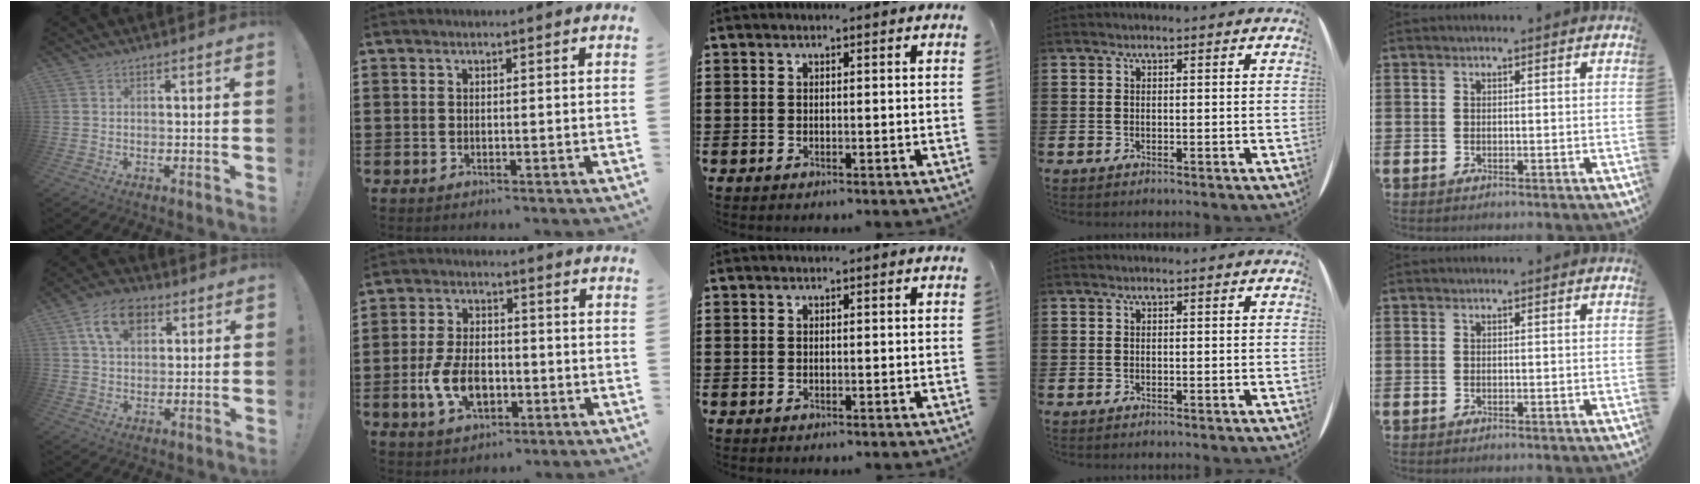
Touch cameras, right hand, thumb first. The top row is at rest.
{"thumb": {"total": 10.7, "force": [4.8, 7.2, 6.3], "torque": [-0.095, -0.003, 0.091]}, "index": {"total": 7.5, "force": [-2.2, 4.3, 5.8], "torque": [-0.135, -0.001, -0.043]}}